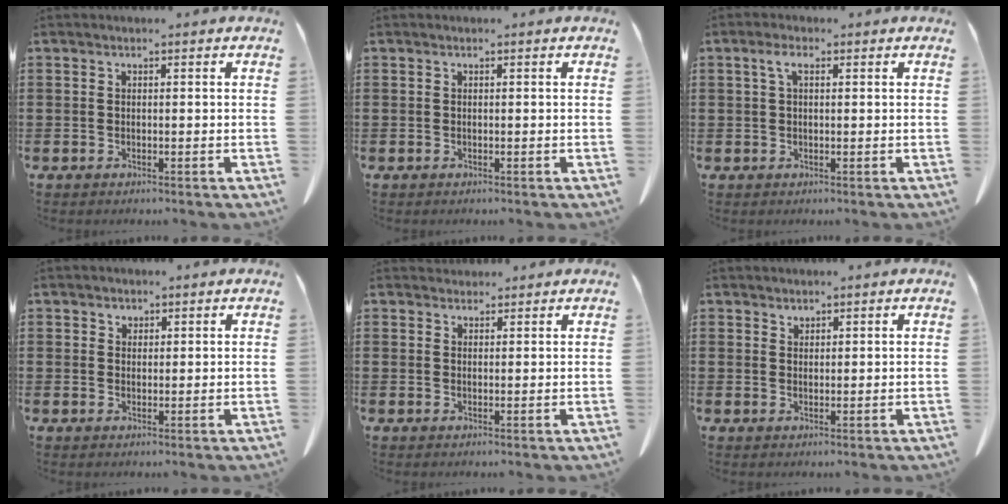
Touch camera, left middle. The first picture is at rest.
{"total": 0.0}
{"total": 2.7, "force": [0.9, 1.0, 2.3], "torque": [-0.051, 0.006, 0.015]}
{"total": 1.2, "force": [1.0, 0.7, 0.2], "torque": [0.002, -0.002, 0.019]}
{"total": 1.8, "force": [1.7, 0.5, 0.0], "torque": [-0.005, 0.001, 0.034]}
{"total": 1.4, "force": [1.4, 0.3, 0.0], "torque": [-0.003, -0.002, 0.028]}